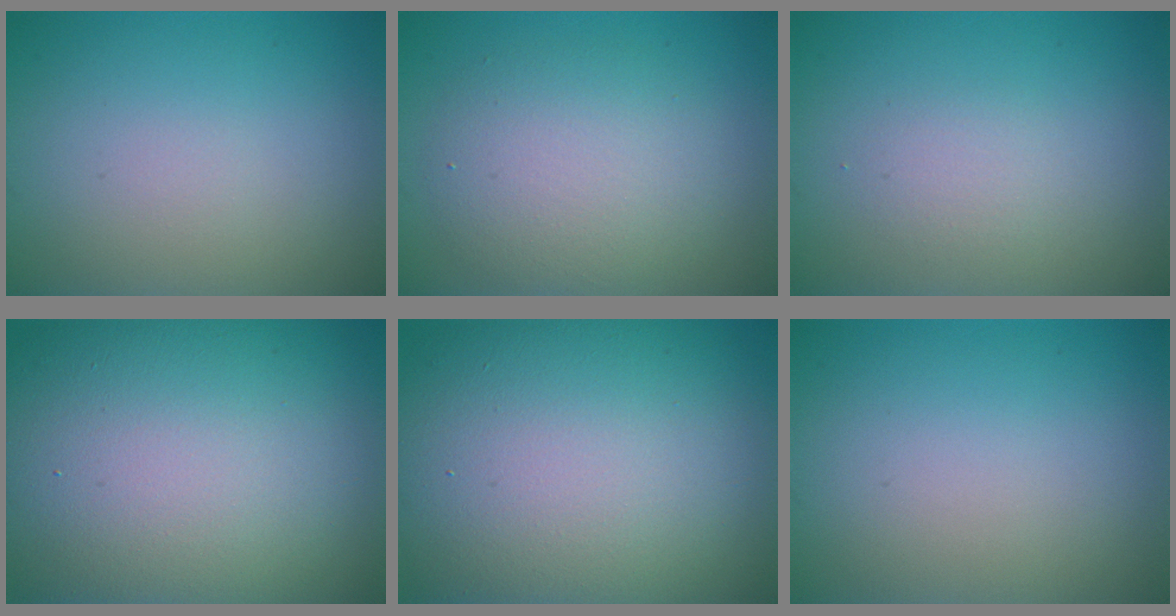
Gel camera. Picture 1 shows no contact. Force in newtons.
{"total": 5.0, "press": 5.0, "slide": 0.3}
{"total": 1.3, "press": 1.3, "slide": 0.1}
{"total": 19.8, "press": 19.7, "slide": 1.1}
{"total": 17.1, "press": 17.1, "slide": 1.0}
{"total": 0.0}